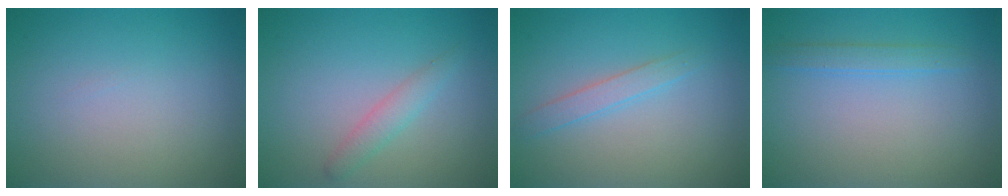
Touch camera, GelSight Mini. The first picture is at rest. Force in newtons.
{"total": 1.7, "press": 1.7, "slide": 0.1}
{"total": 1.7, "press": 1.7, "slide": 0.1}
{"total": 1.5, "press": 1.5, "slide": 0.2}